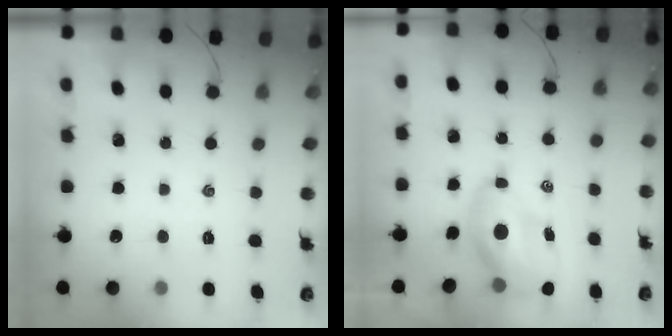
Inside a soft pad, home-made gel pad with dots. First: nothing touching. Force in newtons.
{"total": 9.1, "press": 8.7, "slide": 2.5}